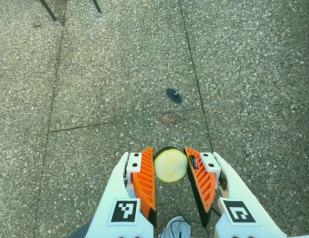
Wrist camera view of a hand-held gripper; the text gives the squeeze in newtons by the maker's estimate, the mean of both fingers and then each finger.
{"total": 10.7, "left": 10.7, "right": 10.6}